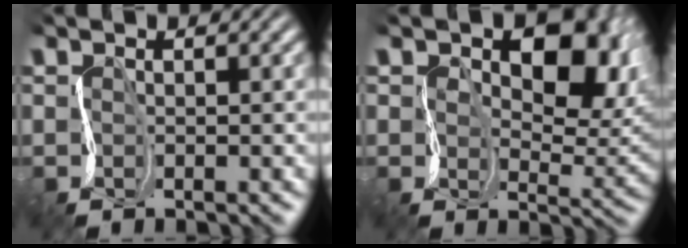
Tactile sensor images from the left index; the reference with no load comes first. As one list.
[{"total": 8.6, "force": [2.7, 4.8, 6.6], "torque": [-0.096, 0.007, 0.045]}]